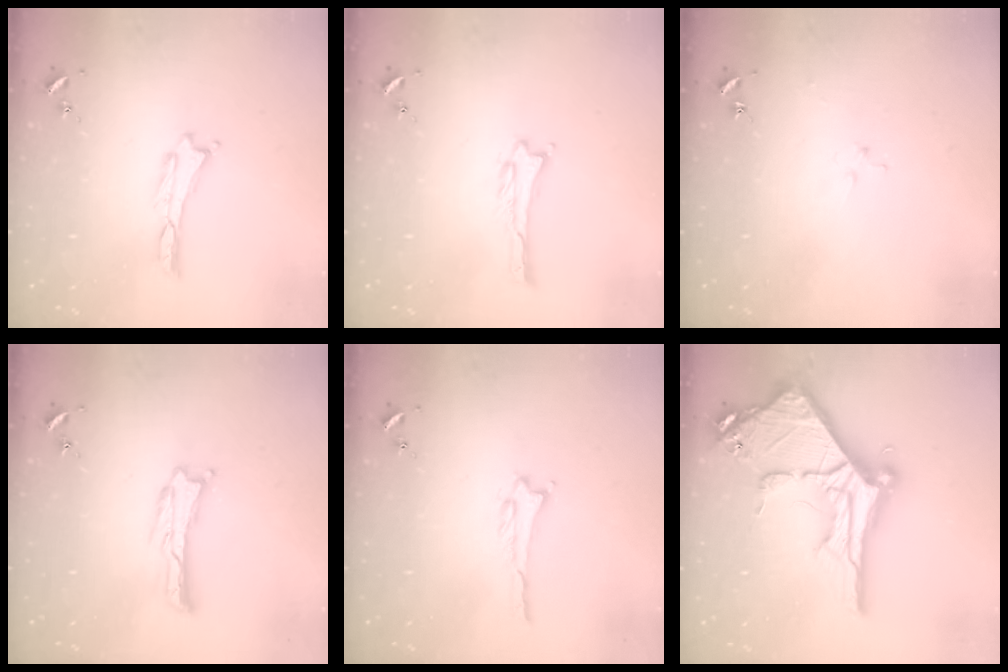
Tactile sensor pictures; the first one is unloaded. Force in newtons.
{"total": 1.0, "press": 1.0, "slide": 0.1}
{"total": 2.5, "press": 2.5, "slide": 0.3}
{"total": 0.8, "press": 0.8, "slide": 0.2}
{"total": 0.6, "press": 0.6, "slide": 0.1}
{"total": 14.0, "press": 13.9, "slide": 1.4}